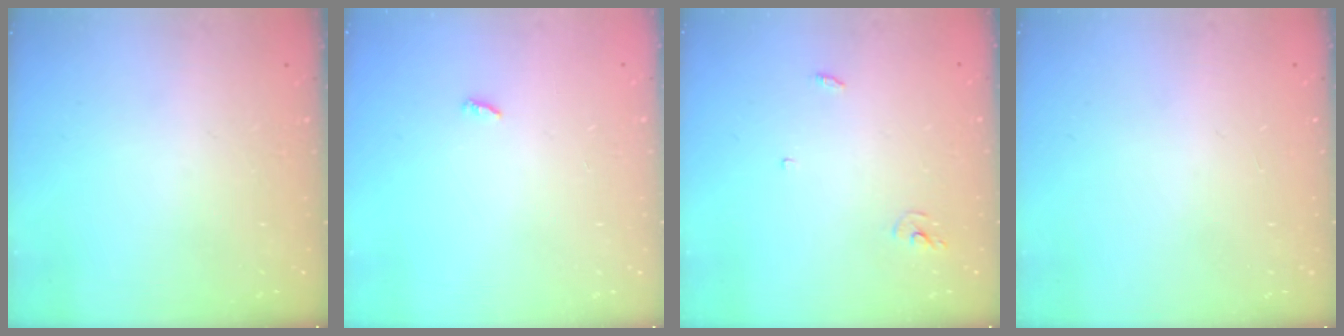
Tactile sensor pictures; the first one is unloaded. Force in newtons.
{"total": 2.3, "press": 2.3, "slide": 0.2}
{"total": 2.9, "press": 2.9, "slide": 0.2}
{"total": 0.9, "press": 0.9, "slide": 0.0}